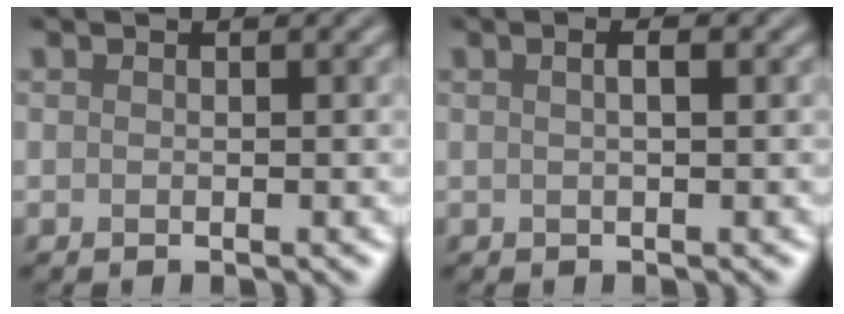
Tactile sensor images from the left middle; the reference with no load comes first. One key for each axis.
{"total": 2.2, "fx": 0.6, "fy": 1.1, "fz": 1.9, "tx": -0.009, "ty": 0.018, "tz": -0.009}